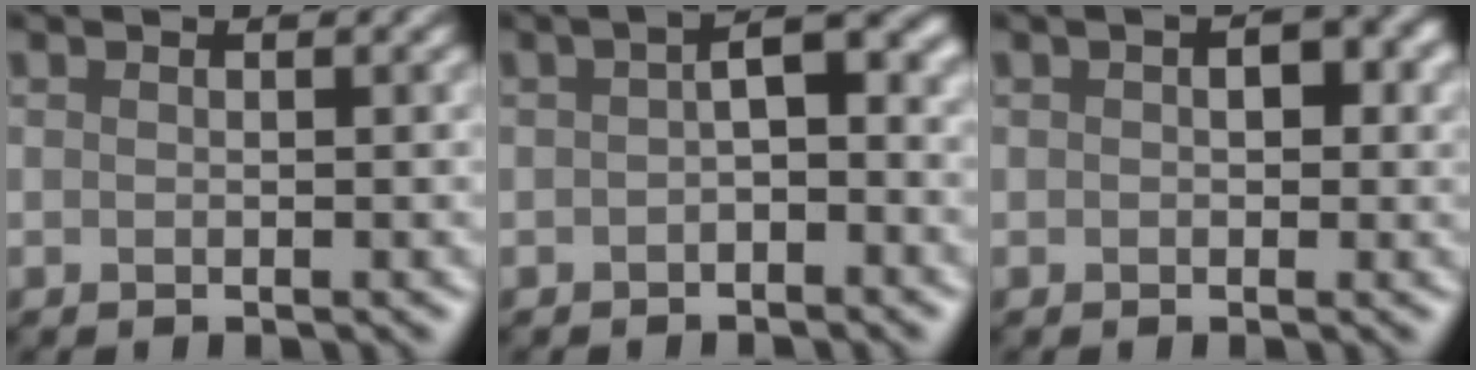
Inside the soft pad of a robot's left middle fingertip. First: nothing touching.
{"total": 2.9, "force": [-0.9, 1.1, 2.5], "torque": [-0.038, 0.014, -0.021]}
{"total": 2.4, "force": [0.3, 1.5, 1.8], "torque": [-0.008, 0.008, -0.001]}